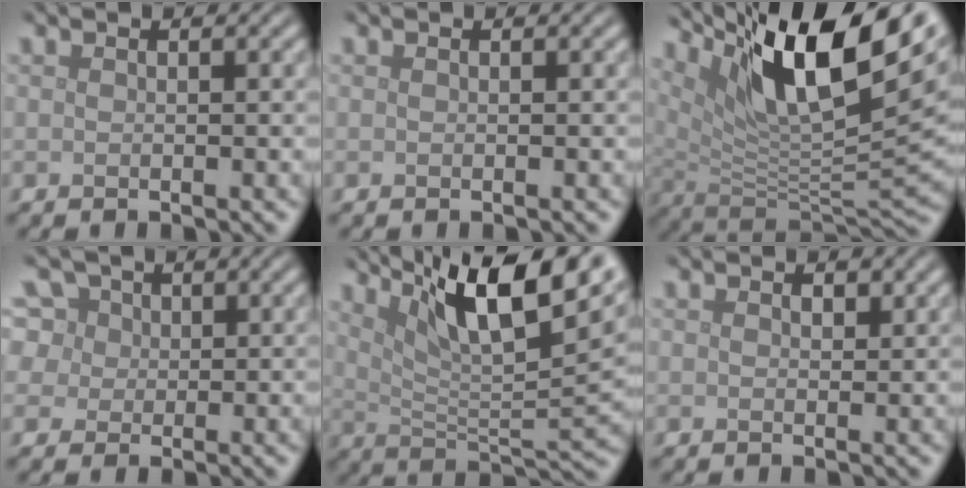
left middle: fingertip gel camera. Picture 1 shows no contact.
{"total": 0.0}
{"total": 15.4, "force": [8.3, 4.7, 12.0], "torque": [-0.214, 0.021, 0.150]}
{"total": 9.8, "force": [4.9, 7.3, 4.2], "torque": [-0.095, 0.038, 0.060]}
{"total": 12.7, "force": [7.5, 3.3, 9.8], "torque": [-0.147, 0.001, 0.127]}
{"total": 0.8, "force": [0.4, 0.5, 0.5], "torque": [-0.006, -0.002, 0.007]}